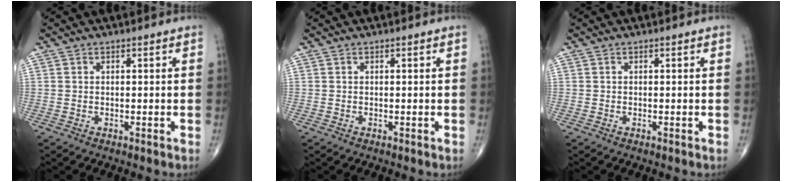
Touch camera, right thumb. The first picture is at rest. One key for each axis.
{"total": 0.0}
{"total": 0.0}